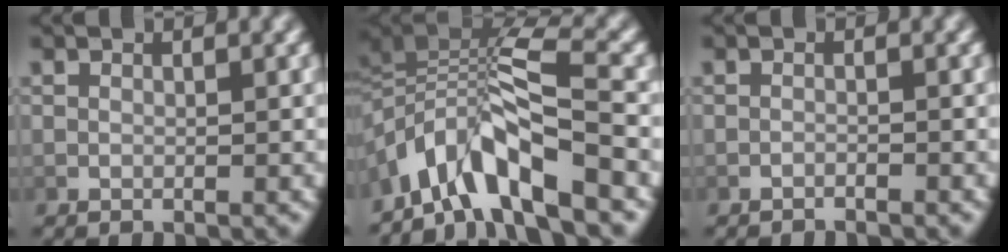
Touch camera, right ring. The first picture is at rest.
{"total": 8.2, "force": [-1.4, 5.1, 6.2], "torque": [-0.126, -0.004, -0.024]}
{"total": 1.3, "force": [-1.3, -0.2, 0.0], "torque": [-0.005, -0.001, -0.021]}